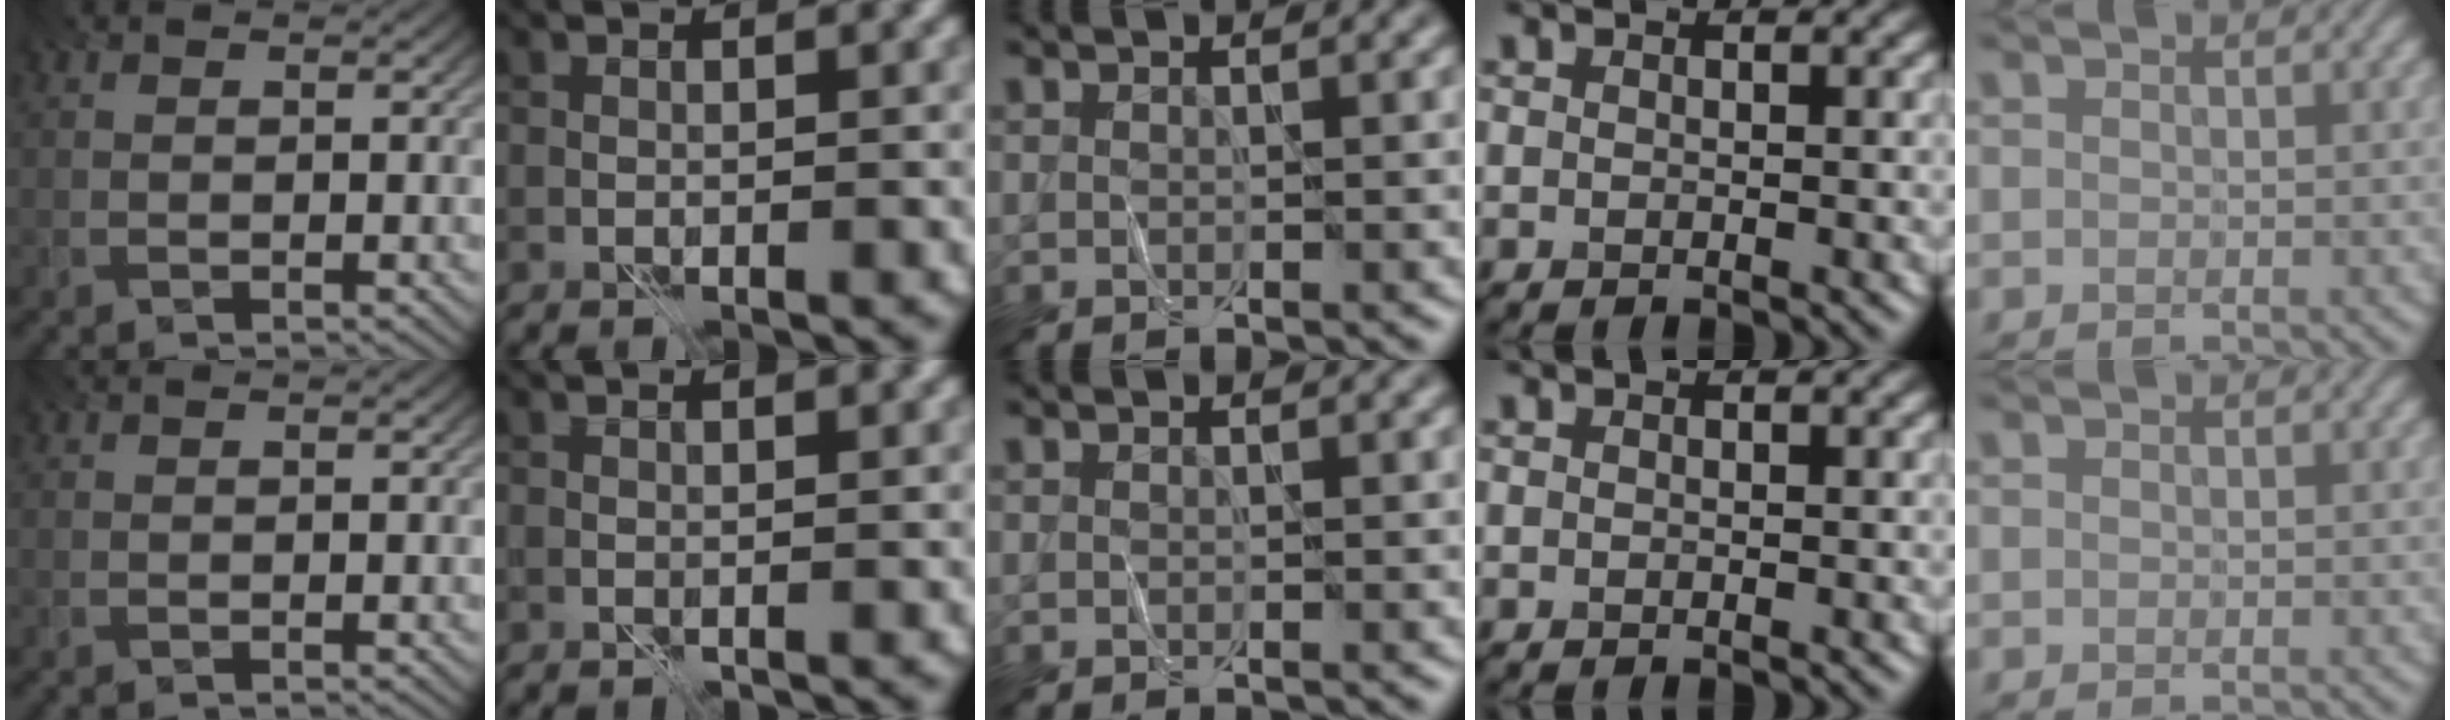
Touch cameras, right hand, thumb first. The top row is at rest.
{"index": {"total": 0.6, "force": [0.5, 0.0, 0.4], "torque": [-0.009, 0.003, 0.007]}}